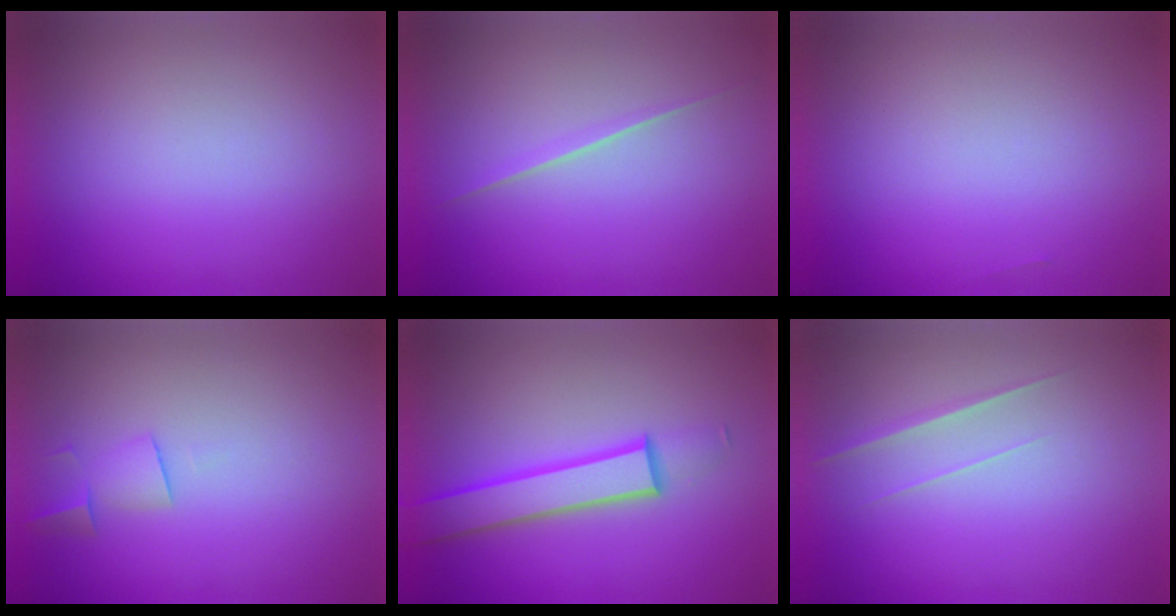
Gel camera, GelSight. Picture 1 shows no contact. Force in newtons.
{"total": 1.7}
{"total": 1.2}
{"total": 1.9}
{"total": 4.7}
{"total": 1.5}